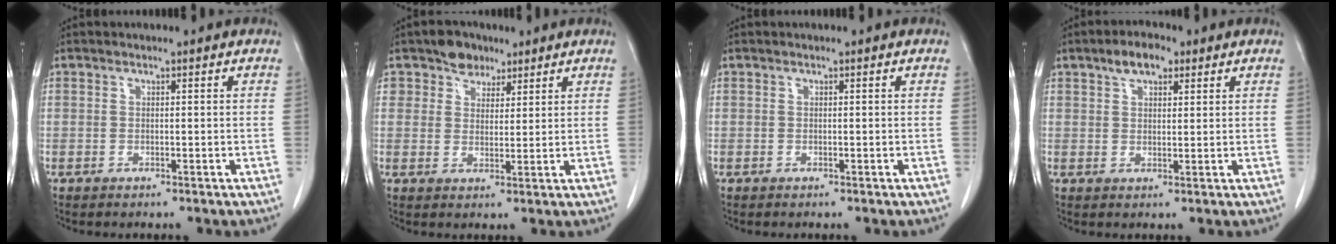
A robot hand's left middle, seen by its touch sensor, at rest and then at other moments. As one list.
[{"total": 4.5, "force": [3.1, 3.1, 1.0], "torque": [-0.016, 0.005, 0.052]}, {"total": 0.0}, {"total": 4.6, "force": [2.7, 2.2, 2.9], "torque": [-0.055, 0.014, 0.048]}]